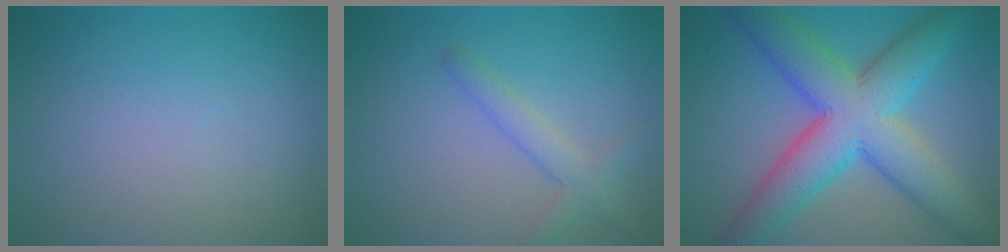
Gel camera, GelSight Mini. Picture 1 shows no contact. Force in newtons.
{"total": 2.4, "press": 2.4, "slide": 0.1}
{"total": 10.2, "press": 10.2, "slide": 0.2}